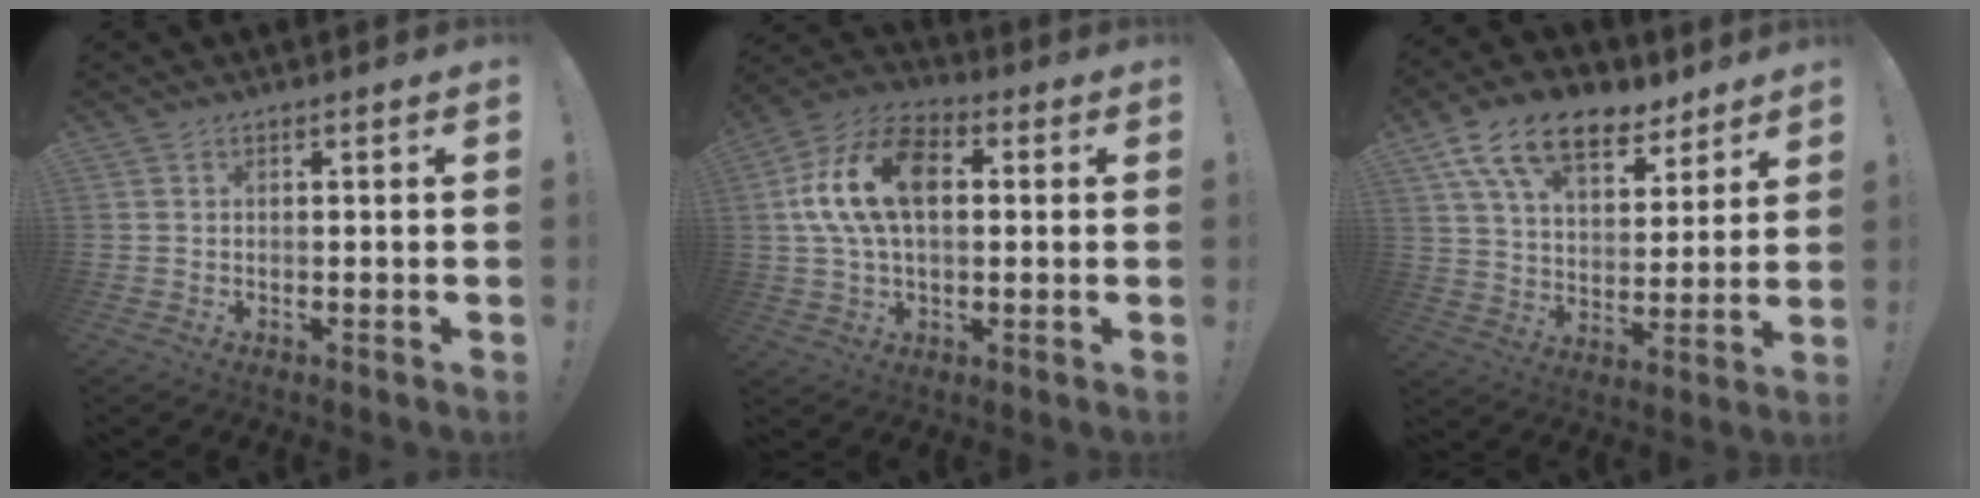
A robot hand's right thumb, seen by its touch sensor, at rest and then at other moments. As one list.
[{"total": 17.4, "force": [3.1, 10.8, 13.3], "torque": [-0.249, 0.009, 0.050]}, {"total": 16.8, "force": [10.2, 9.3, 9.5], "torque": [-0.157, -0.056, 0.185]}]